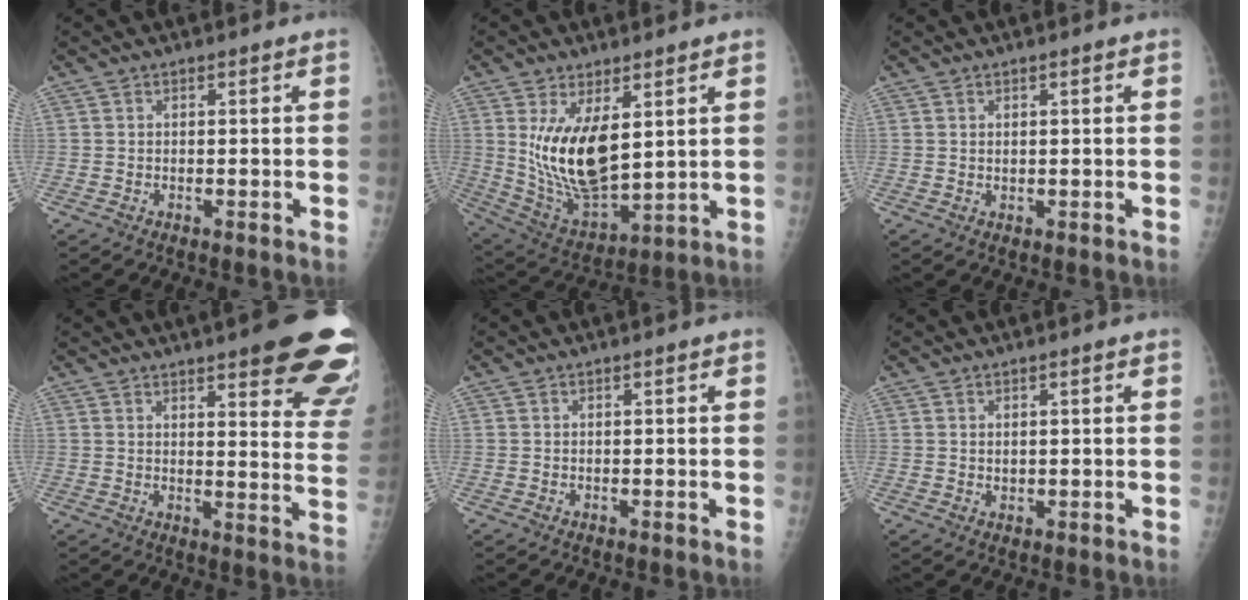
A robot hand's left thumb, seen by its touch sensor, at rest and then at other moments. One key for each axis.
{"total": 15.1, "fx": 3.7, "fy": 7.1, "fz": 12.8, "tx": -0.221, "ty": -0.030, "tz": 0.093}
{"total": 1.0, "fx": 0.4, "fy": 0.3, "fz": 0.8, "tx": -0.013, "ty": -0.002, "tz": 0.010}
{"total": 21.0, "fx": 13.8, "fy": 4.7, "fz": 15.2, "tx": -0.156, "ty": -0.056, "tz": 0.157}
{"total": 0.0}
{"total": 1.4, "fx": 0.6, "fy": 0.7, "fz": 1.1, "tx": -0.015, "ty": -0.005, "tz": 0.013}